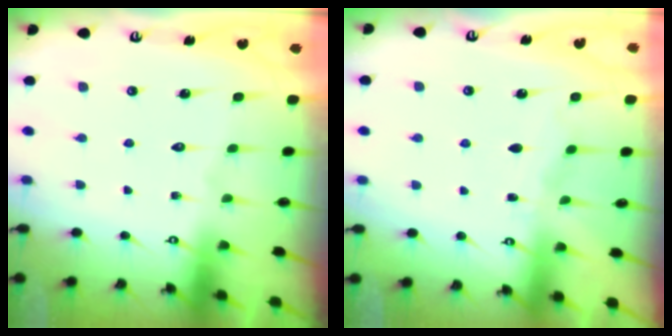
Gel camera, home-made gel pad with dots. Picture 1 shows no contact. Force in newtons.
{"total": 3.4, "press": 3.4, "slide": 0.5}